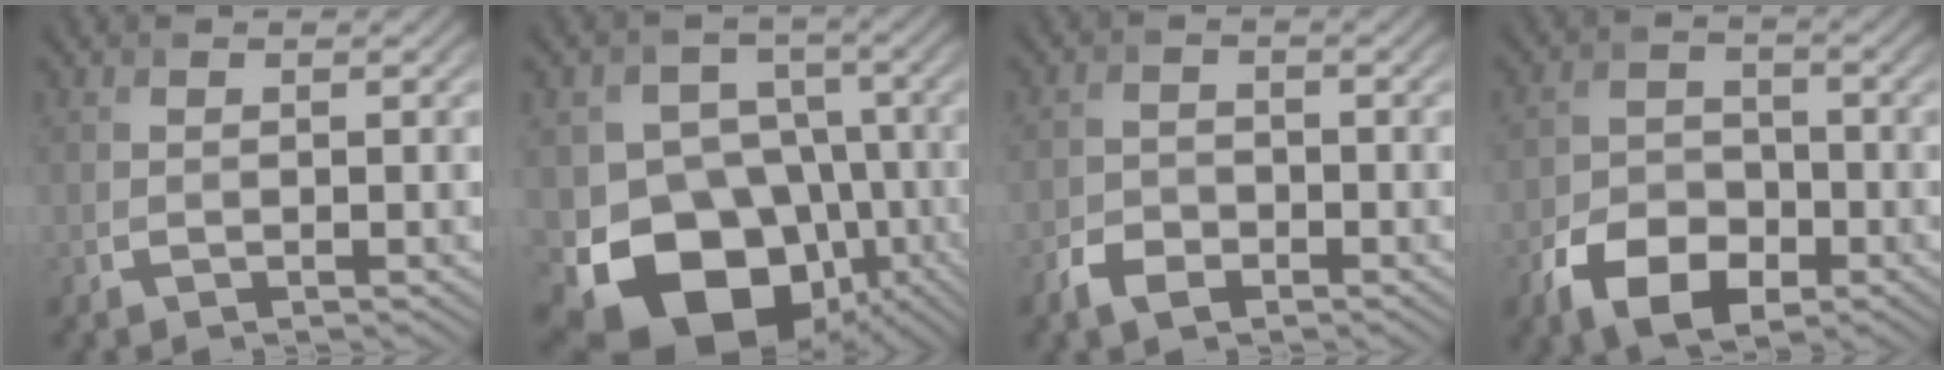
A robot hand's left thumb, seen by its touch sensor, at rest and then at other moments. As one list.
[{"total": 15.9, "force": [-6.5, 12.4, 7.5], "torque": [-0.141, -0.024, -0.116]}, {"total": 3.1, "force": [-2.0, 1.9, 1.3], "torque": [-0.029, -0.004, -0.046]}, {"total": 7.7, "force": [-4.0, 4.9, 4.4], "torque": [-0.090, -0.013, -0.075]}]